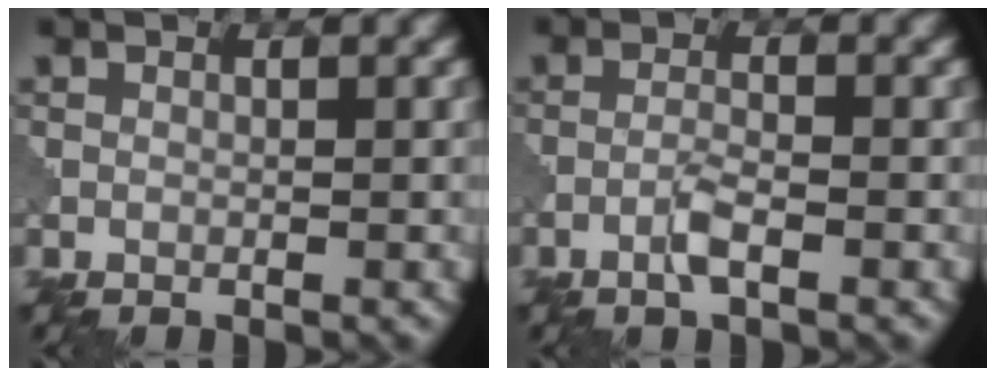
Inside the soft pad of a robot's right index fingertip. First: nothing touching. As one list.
[{"total": 2.0, "force": [-1.1, 0.3, 1.7], "torque": [-0.035, 0.003, -0.025]}]